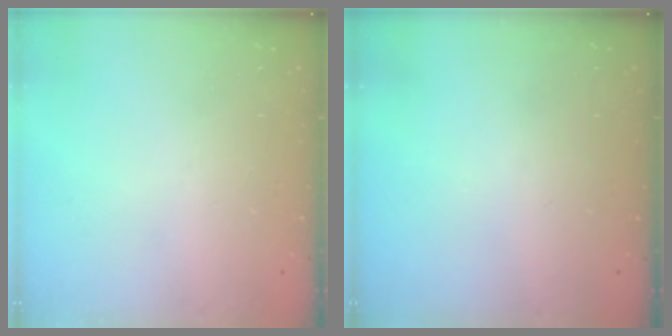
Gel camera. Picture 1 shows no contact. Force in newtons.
{"total": 0.0}